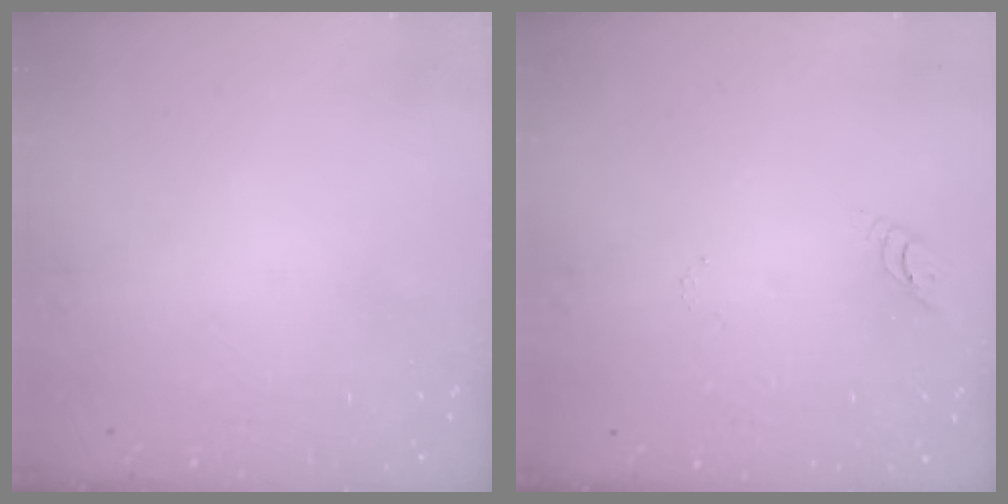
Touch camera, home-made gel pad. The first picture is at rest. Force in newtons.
{"total": 2.8, "press": 2.8, "slide": 0.2}